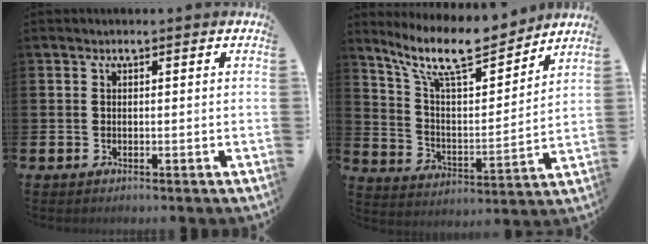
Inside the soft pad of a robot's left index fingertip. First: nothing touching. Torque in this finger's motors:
{"motor_torque": [1.00, -0.71, 0.57, 0.21]}